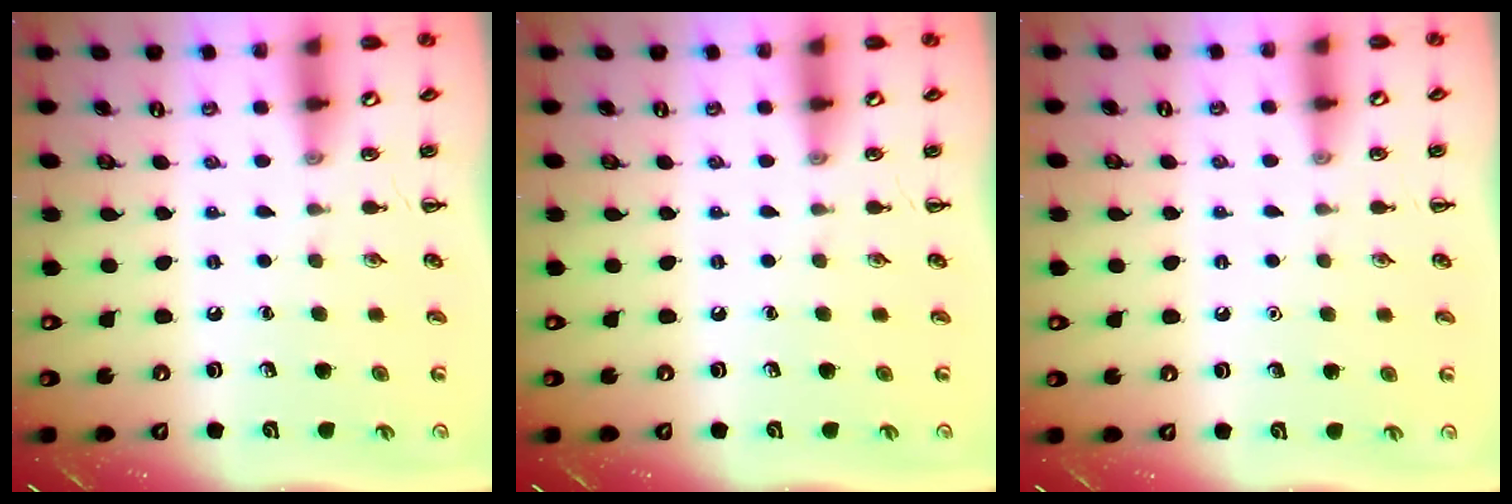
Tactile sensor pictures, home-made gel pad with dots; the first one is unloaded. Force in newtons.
{"total": 0.0}
{"total": 1.6, "press": 1.6, "slide": 0.1}